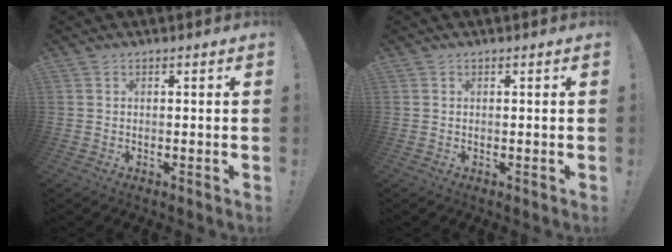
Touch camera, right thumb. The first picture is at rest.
{"total": 0.0}